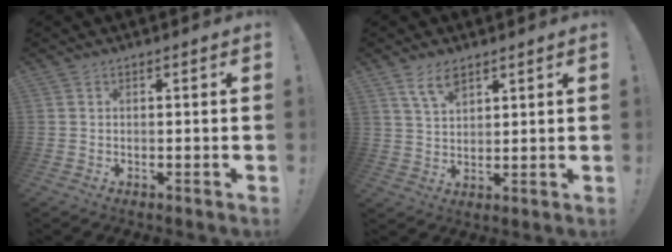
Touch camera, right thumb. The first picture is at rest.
{"total": 6.6, "force": [4.5, 3.0, 3.9], "torque": [-0.074, -0.017, 0.083]}